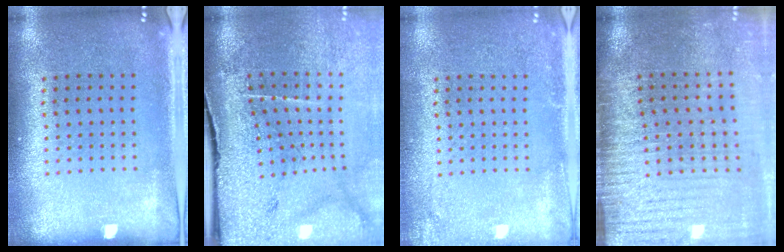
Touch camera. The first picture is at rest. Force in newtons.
{"total": 3.8, "press": 3.3, "slide": 1.8}
{"total": 1.8, "press": 1.8, "slide": 0.2}
{"total": 4.2, "press": 3.6, "slide": 2.2}